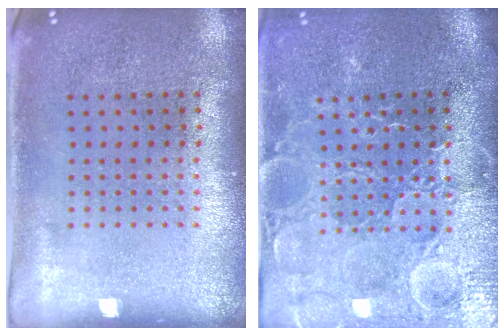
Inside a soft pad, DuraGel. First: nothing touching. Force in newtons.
{"total": 3.8, "press": 3.7, "slide": 0.8}